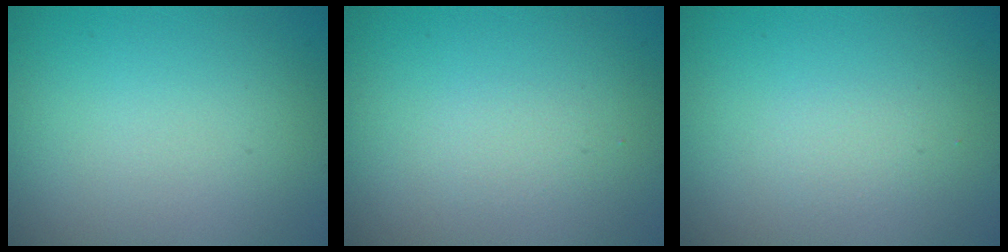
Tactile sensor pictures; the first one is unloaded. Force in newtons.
{"total": 0.8, "press": 0.8, "slide": 0.1}
{"total": 0.8, "press": 0.8, "slide": 0.0}